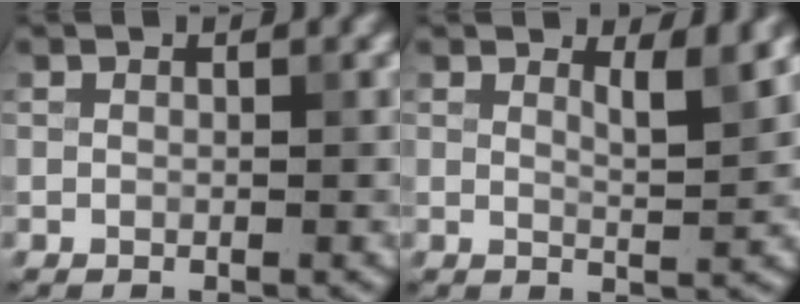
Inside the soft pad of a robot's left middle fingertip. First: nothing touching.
{"total": 2.3, "force": [1.4, 0.5, 1.7], "torque": [-0.017, -0.004, 0.021]}